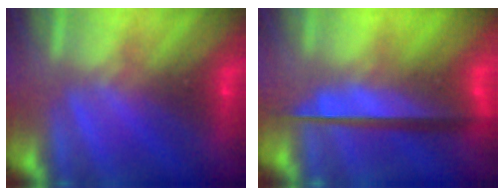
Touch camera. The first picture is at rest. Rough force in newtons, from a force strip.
{"total": 7.3}